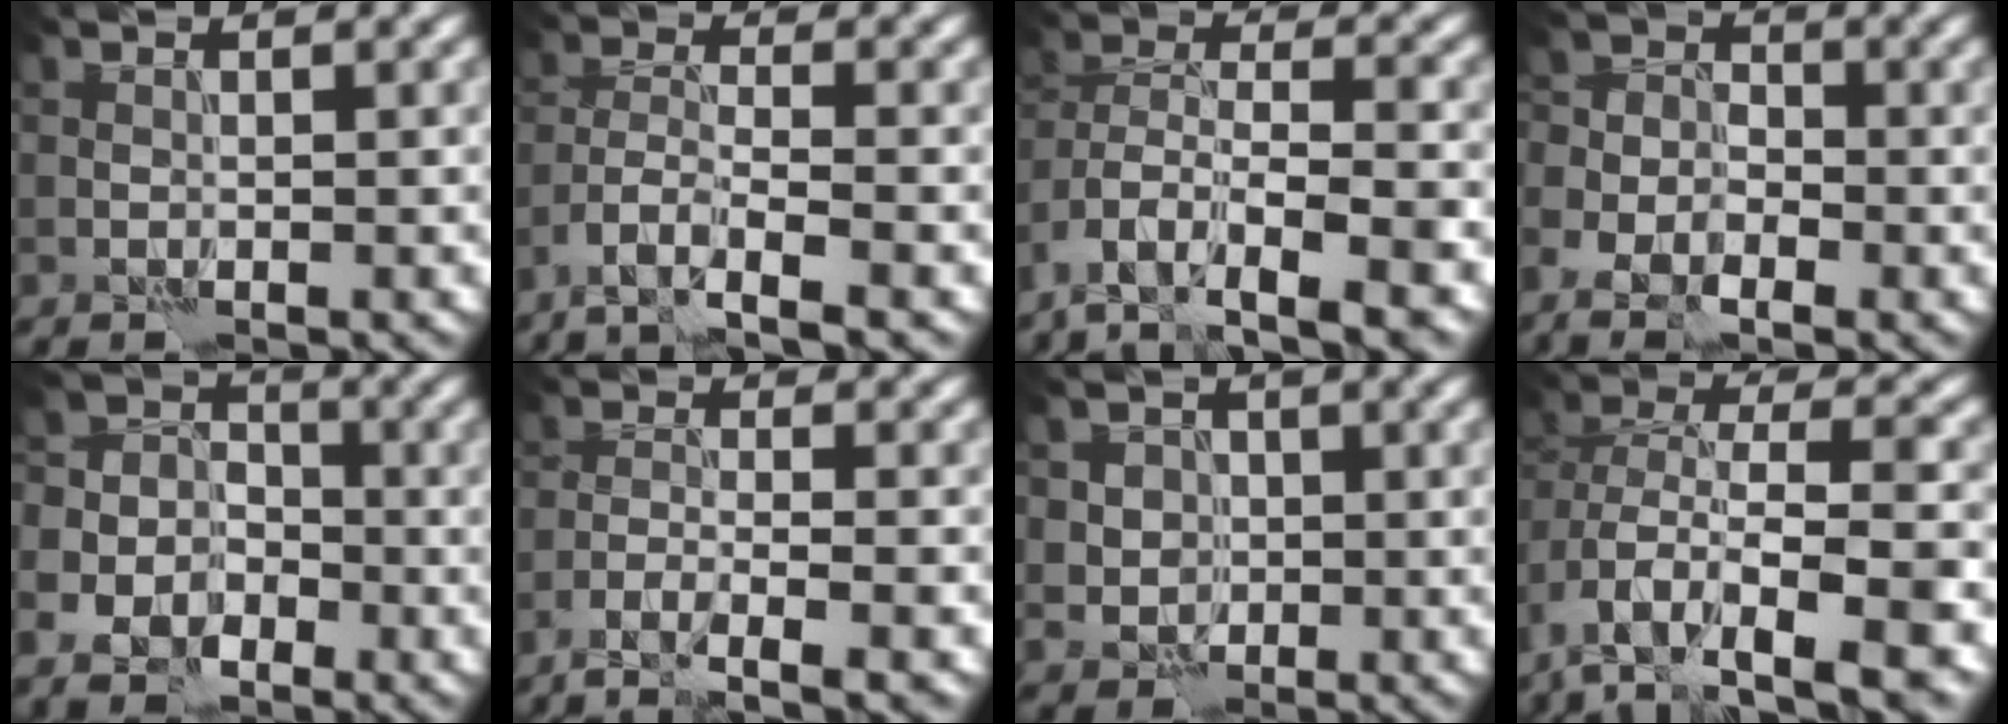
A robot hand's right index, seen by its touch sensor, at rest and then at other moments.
{"total": 4.4, "force": [-3.3, 0.7, 2.8], "torque": [-0.053, -0.003, -0.069]}
{"total": 8.8, "force": [-6.0, 3.3, 5.6], "torque": [-0.100, 0.008, -0.109]}
{"total": 6.8, "force": [-4.2, 4.1, 3.5], "torque": [-0.043, -0.019, -0.070]}
{"total": 9.5, "force": [-5.6, 7.0, 3.3], "torque": [-0.046, -0.029, -0.104]}
{"total": 4.3, "force": [-3.2, 0.5, 2.9], "torque": [-0.042, 0.001, -0.061]}
{"total": 3.2, "force": [0.5, 3.0, 1.0], "torque": [0.001, 0.007, 0.003]}
{"total": 9.5, "force": [-4.3, 4.9, 7.0], "torque": [-0.118, 0.009, -0.069]}